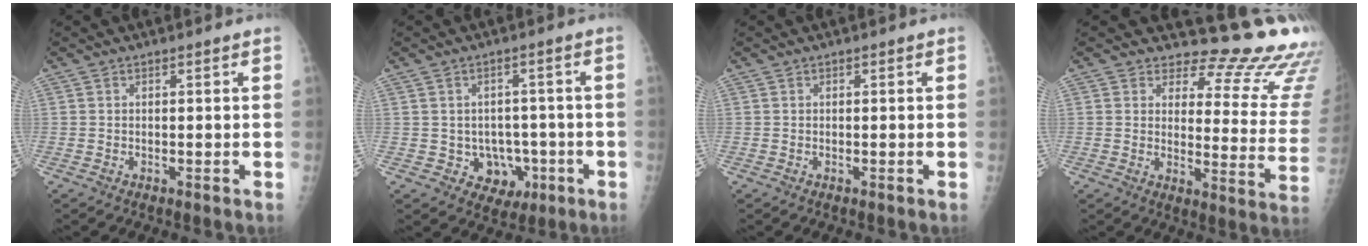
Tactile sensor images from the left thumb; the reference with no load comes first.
{"total": 6.5, "force": [-1.7, 5.8, 2.5], "torque": [-0.002, 0.016, -0.012]}
{"total": 0.0}
{"total": 18.0, "force": [17.2, 4.4, 3.4], "torque": [0.009, -0.183, 0.178]}